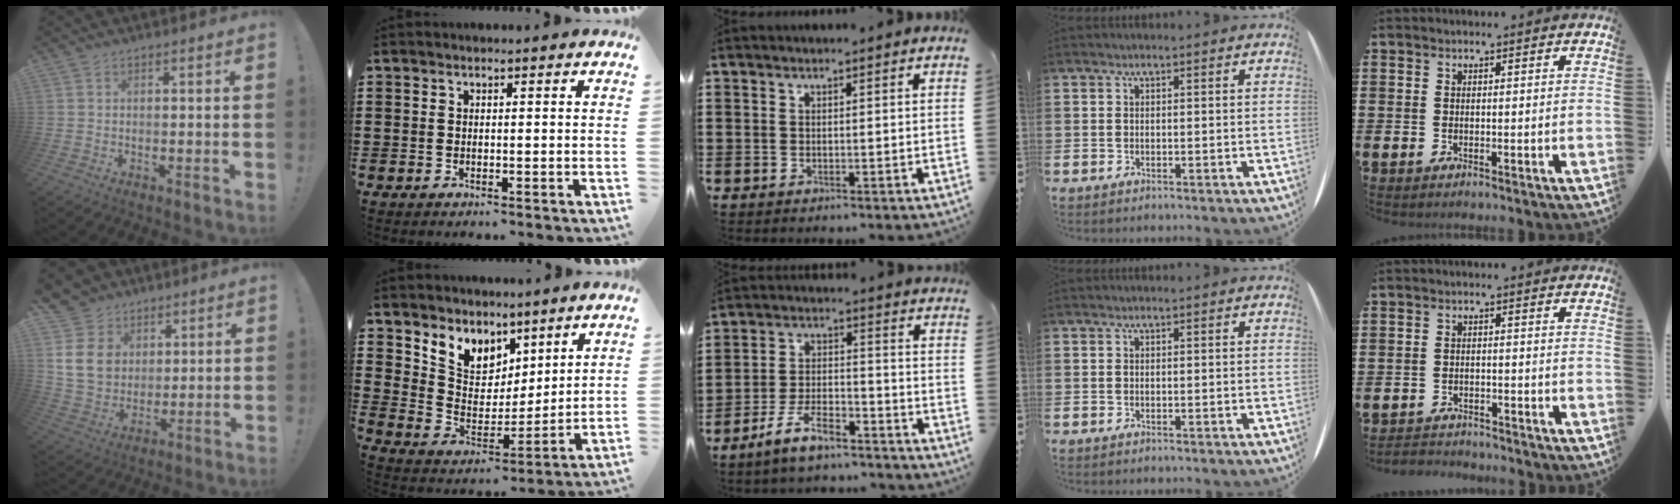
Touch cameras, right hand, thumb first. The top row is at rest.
{"thumb": {"total": 13.5, "force": [4.8, 11.4, 5.5], "torque": [-0.085, -0.023, 0.104]}, "index": {"total": 6.7, "force": [5.2, 4.3, 0.1], "torque": [-0.046, -0.036, 0.100]}, "middle": {"total": 7.2, "force": [-6.1, 1.7, 3.4], "torque": [-0.072, 0.004, -0.121]}, "little": {"total": 2.1, "force": [-2.0, 0.2, -0.3], "torque": [-0.002, 0.001, -0.047]}}